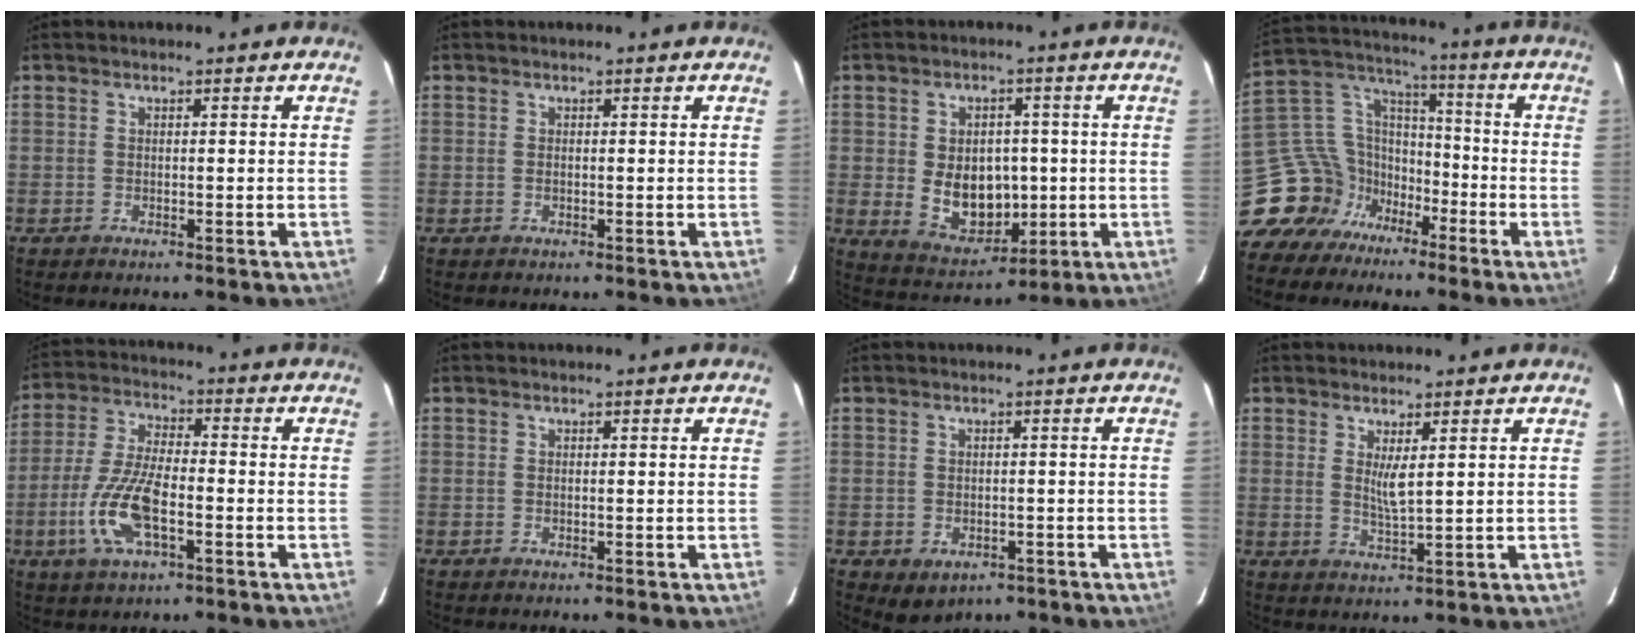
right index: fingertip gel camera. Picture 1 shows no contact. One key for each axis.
{"total": 0.0}
{"total": 10.5, "fx": -0.6, "fy": 7.9, "fz": 6.9, "tx": -0.138, "ty": -0.005, "tz": 0.016}
{"total": 14.5, "fx": -10.4, "fy": 9.6, "fz": 3.5, "tx": -0.082, "ty": 0.046, "tz": -0.189}
{"total": 12.1, "fx": -4.2, "fy": 4.4, "fz": 10.5, "tx": -0.227, "ty": -0.004, "tz": -0.081}
{"total": 0.0}
{"total": 4.5, "fx": -2.1, "fy": 3.5, "fz": 2.0, "tx": -0.041, "ty": -0.007, "tz": -0.014}
{"total": 3.4, "fx": 1.2, "fy": 0.4, "fz": 3.2, "tx": -0.056, "ty": -0.009, "tz": 0.021}